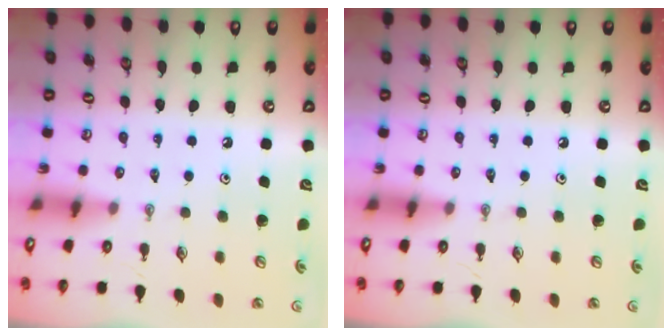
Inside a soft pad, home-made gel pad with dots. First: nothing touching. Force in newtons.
{"total": 0.0}